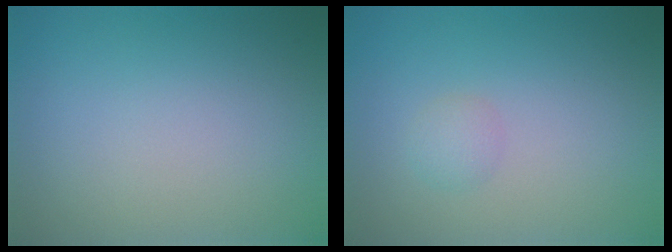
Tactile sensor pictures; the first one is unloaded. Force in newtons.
{"total": 1.2, "press": 1.2, "slide": 0.0}